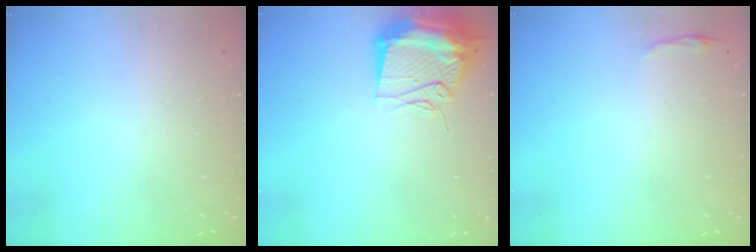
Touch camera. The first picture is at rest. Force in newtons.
{"total": 15.0, "press": 14.9, "slide": 1.4}
{"total": 2.9, "press": 2.8, "slide": 0.7}